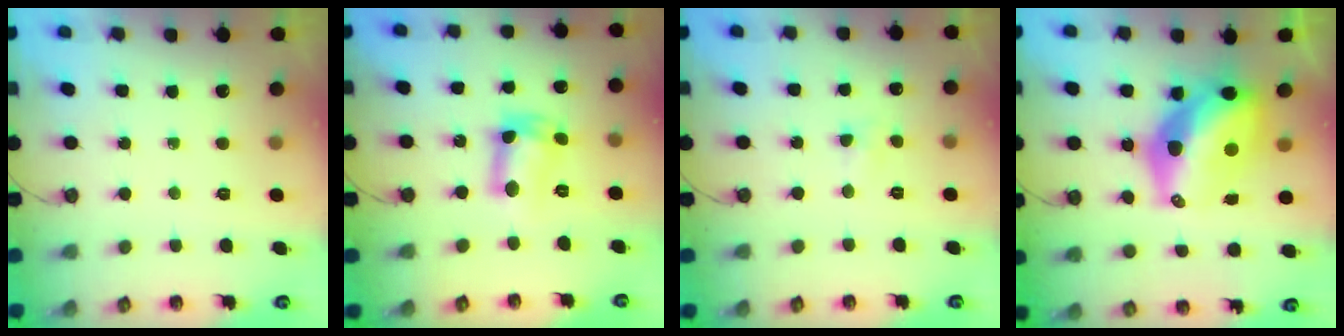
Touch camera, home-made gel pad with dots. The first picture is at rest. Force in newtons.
{"total": 10.8, "press": 10.1, "slide": 4.0}
{"total": 4.1, "press": 4.0, "slide": 0.8}
{"total": 16.2, "press": 16.1, "slide": 1.5}